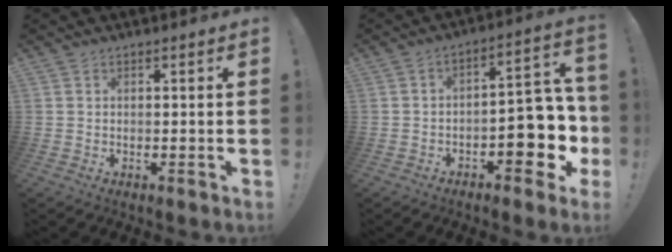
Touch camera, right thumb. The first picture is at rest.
{"total": 12.6, "force": [-5.1, 6.7, 9.4], "torque": [-0.086, 0.029, -0.081]}